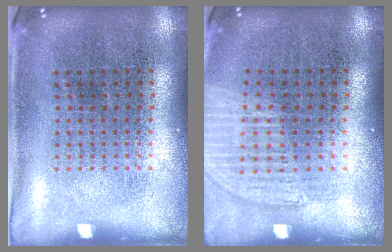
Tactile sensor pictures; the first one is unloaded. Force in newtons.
{"total": 1.2, "press": 1.1, "slide": 0.4}